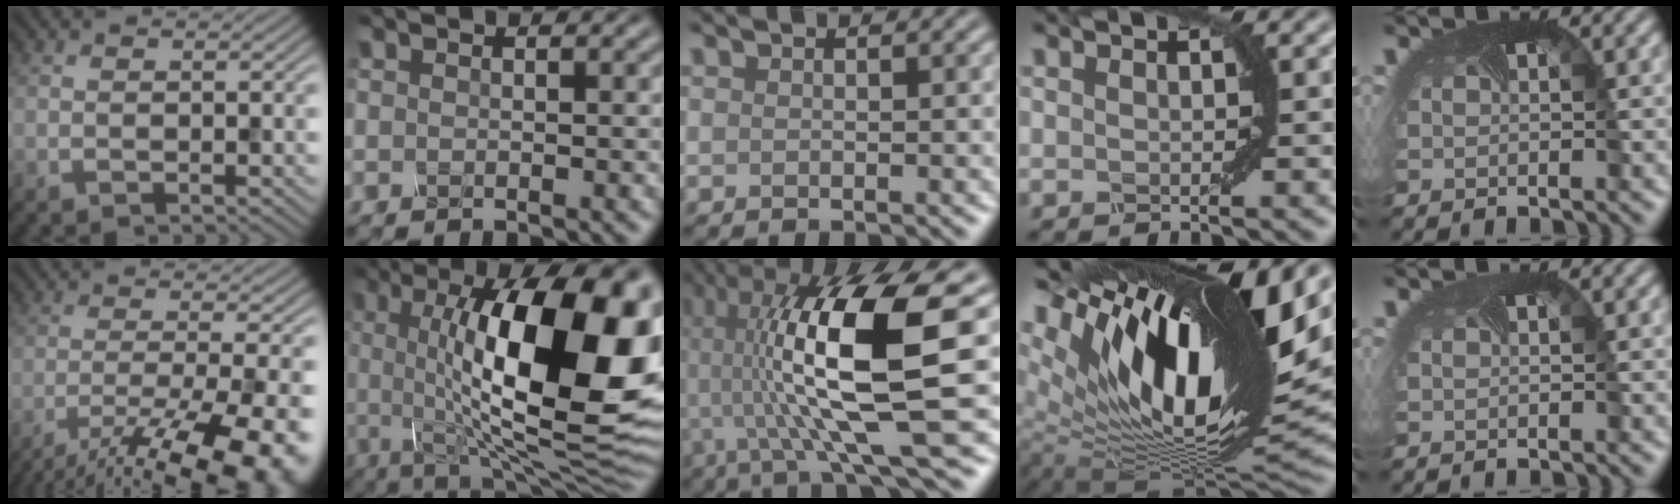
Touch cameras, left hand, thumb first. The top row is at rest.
{"thumb": {"total": 15.9, "force": [-10.7, 3.4, 11.3], "torque": [-0.174, -0.034, -0.152]}, "index": {"total": 19.2, "force": [2.7, 7.0, 17.6], "torque": [-0.239, 0.009, 0.042]}, "middle": {"total": 14.3, "force": [1.3, 2.8, 14.0], "torque": [-0.250, 0.008, 0.035]}, "ring": {"total": 17.1, "force": [6.6, 7.4, 13.9], "torque": [-0.253, 0.006, 0.118]}}